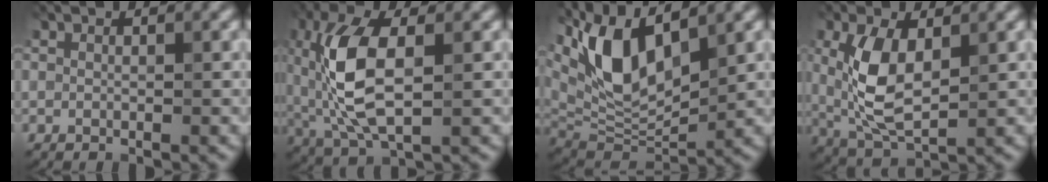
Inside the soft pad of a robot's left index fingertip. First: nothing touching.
{"total": 8.9, "force": [0.6, 4.2, 7.9], "torque": [-0.175, 0.002, 0.012]}
{"total": 9.6, "force": [4.2, 4.1, 7.5], "torque": [-0.154, -0.001, 0.079]}
{"total": 6.7, "force": [1.0, 3.3, 5.7], "torque": [-0.130, -0.003, 0.024]}